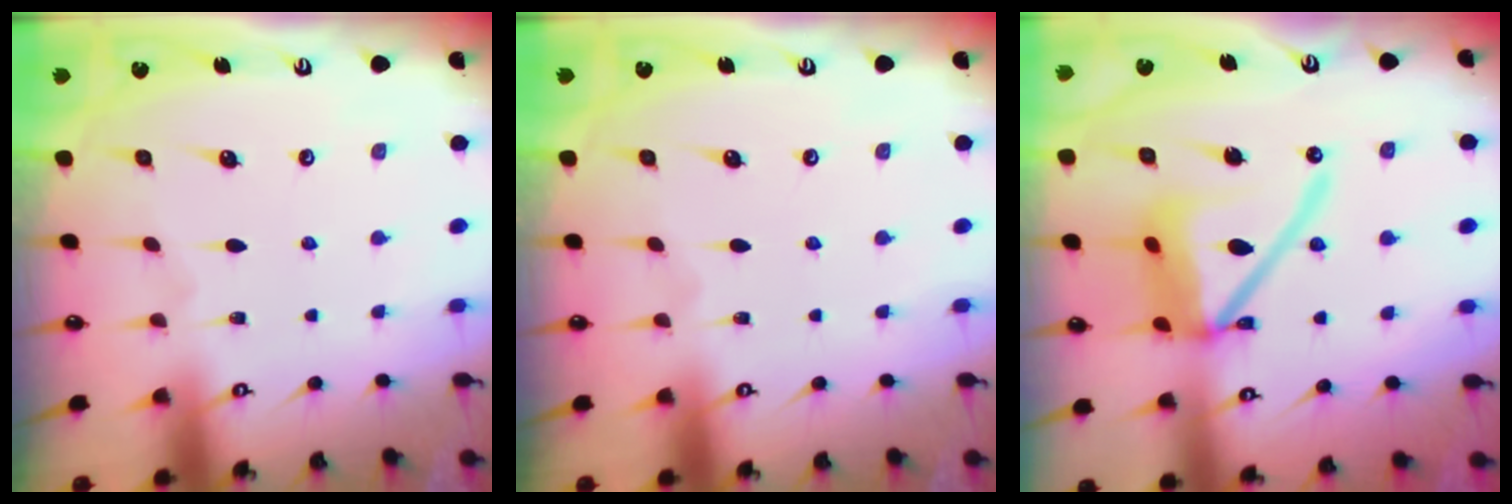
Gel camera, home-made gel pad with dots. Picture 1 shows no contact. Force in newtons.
{"total": 0.0}
{"total": 16.7, "press": 16.5, "slide": 2.0}